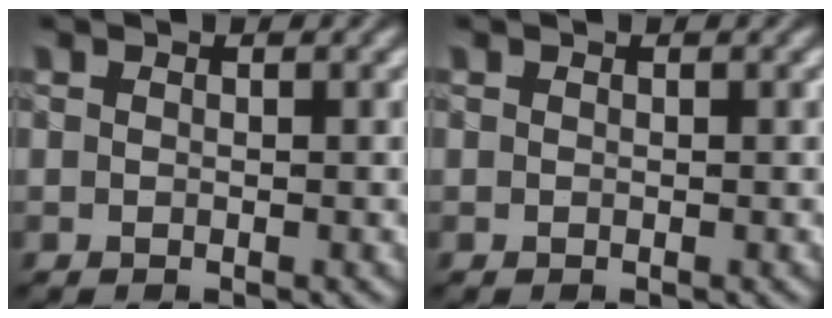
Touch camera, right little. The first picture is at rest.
{"total": 0.0}